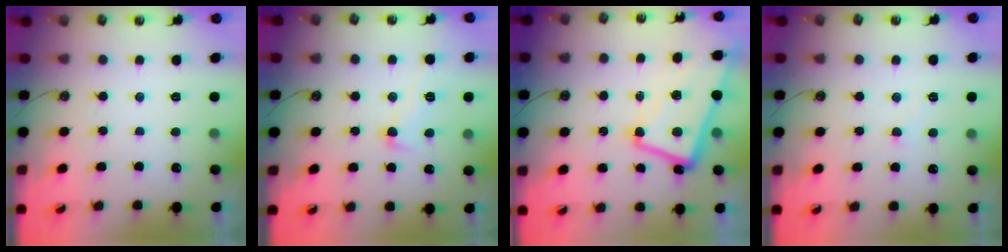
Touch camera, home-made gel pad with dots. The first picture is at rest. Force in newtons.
{"total": 1.4, "press": 1.0, "slide": 1.0}
{"total": 6.9, "press": 6.7, "slide": 1.4}
{"total": 3.6, "press": 3.5, "slide": 0.4}